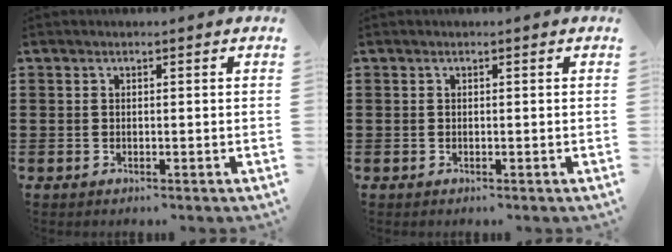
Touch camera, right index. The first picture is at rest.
{"total": 0.0}